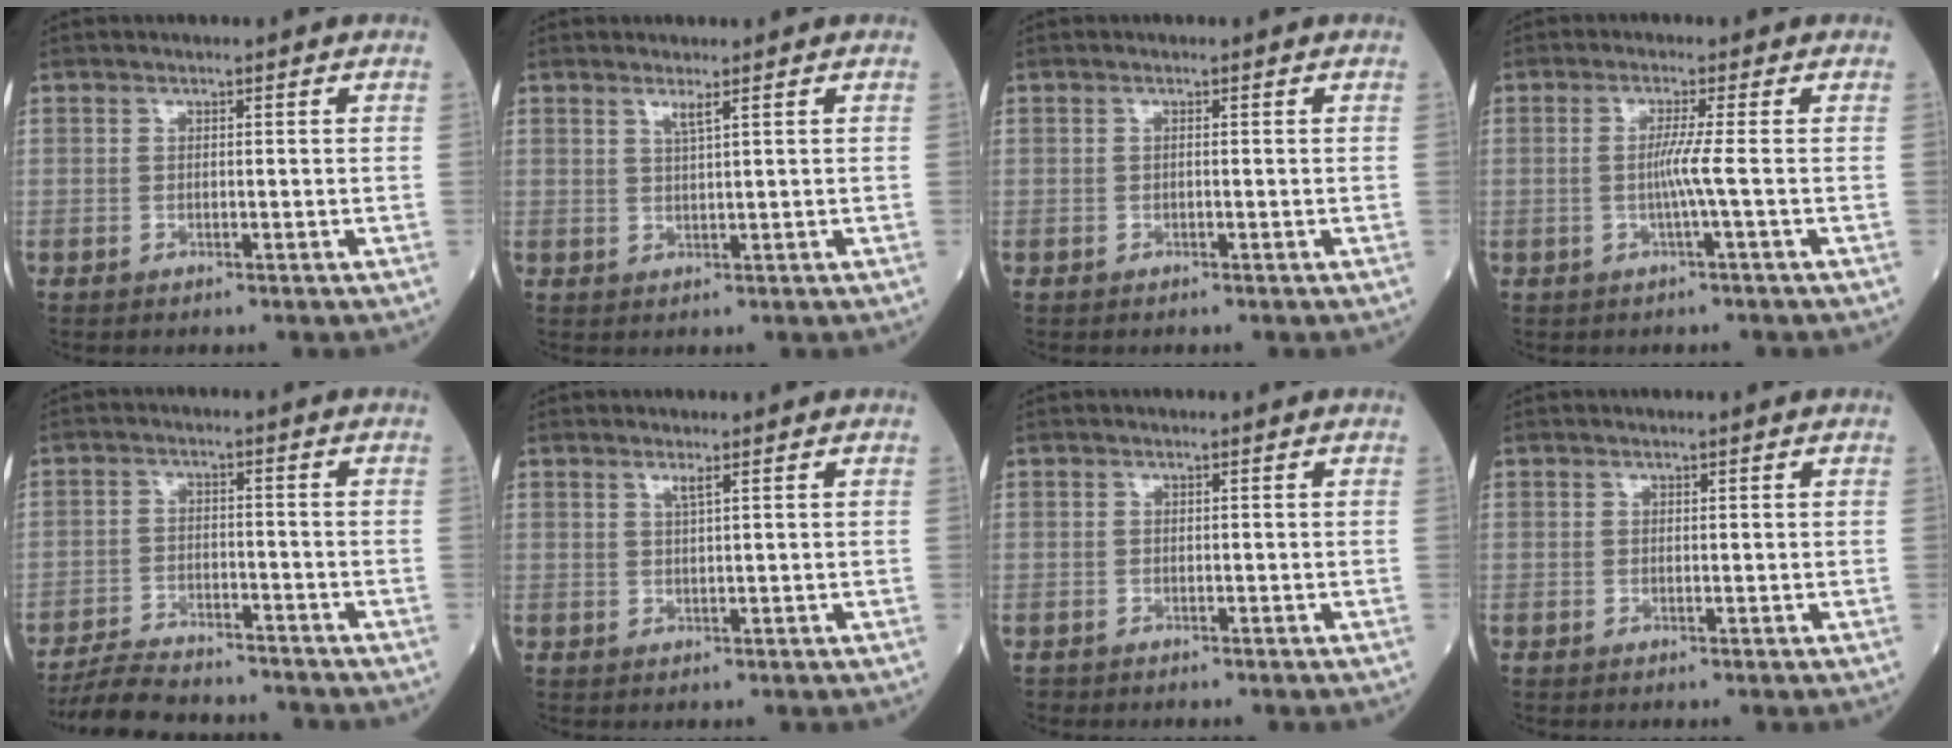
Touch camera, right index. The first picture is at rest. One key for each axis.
{"total": 1.5, "fx": 1.0, "fy": -0.4, "fz": 1.1, "tx": -0.030, "ty": -0.006, "tz": 0.021}
{"total": 0.0}
{"total": 1.7, "fx": -0.4, "fy": -0.7, "fz": 1.5, "tx": -0.023, "ty": 0.001, "tz": -0.012}
{"total": 10.6, "fx": -9.9, "fy": 1.8, "fz": 3.3, "tx": -0.054, "ty": -0.002, "tz": -0.158}
{"total": 1.2, "fx": 0.7, "fy": -0.3, "fz": 0.9, "tx": -0.027, "ty": -0.004, "tz": 0.015}
{"total": 0.6, "fx": -0.5, "fy": 0.3, "fz": 0.0, "tx": -0.007, "ty": 0.002, "tz": -0.012}
{"total": 0.0}